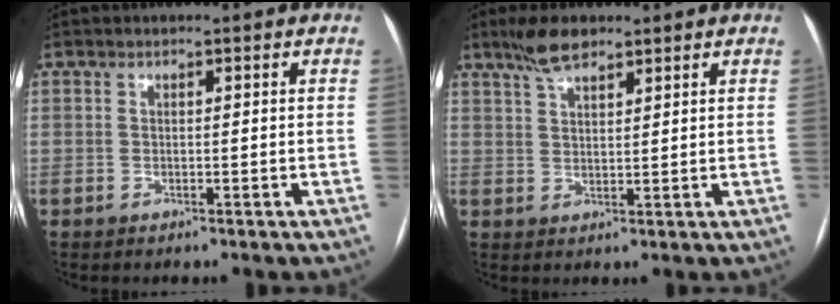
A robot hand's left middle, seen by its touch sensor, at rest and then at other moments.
{"total": 5.0, "force": [3.9, 1.1, 2.8], "torque": [-0.064, 0.008, 0.075]}